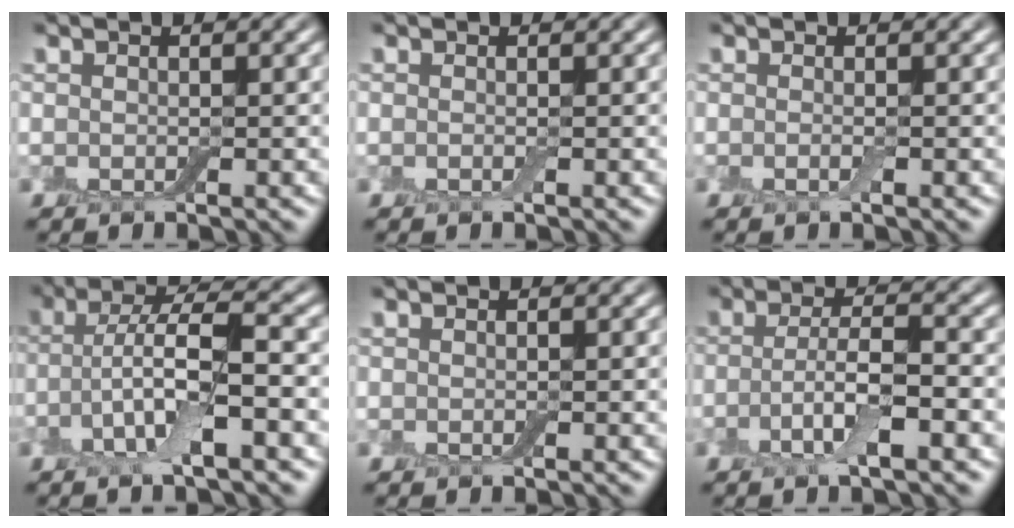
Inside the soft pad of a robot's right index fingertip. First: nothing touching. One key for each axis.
{"total": 0.0}
{"total": 0.7, "fx": -0.3, "fy": 0.1, "fz": 0.6, "tx": -0.013, "ty": -0.005, "tz": -0.006}
{"total": 6.4, "fx": -2.0, "fy": 1.7, "fz": 5.9, "tx": -0.117, "ty": 0.011, "tz": -0.042}
{"total": 0.0}
{"total": 4.3, "fx": -1.5, "fy": 1.0, "fz": 3.9, "tx": -0.076, "ty": 0.002, "tz": -0.032}